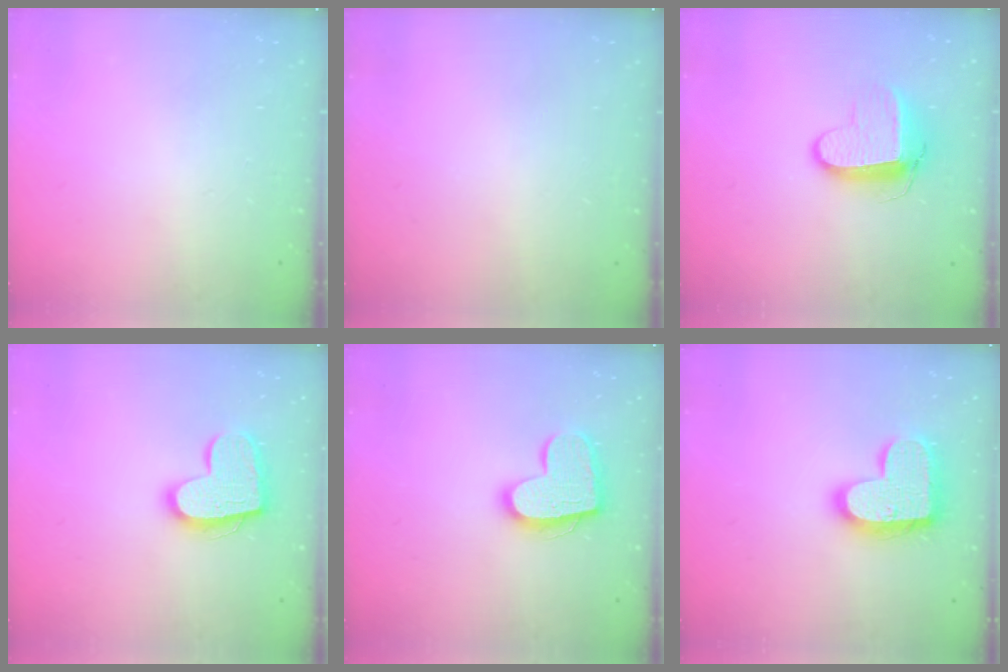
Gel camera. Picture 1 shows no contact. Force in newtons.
{"total": 0.6, "press": 0.5, "slide": 0.2}
{"total": 9.6, "press": 9.6, "slide": 0.9}
{"total": 16.1, "press": 16.1, "slide": 0.9}
{"total": 16.1, "press": 16.1, "slide": 0.9}
{"total": 17.8, "press": 17.7, "slide": 1.1}